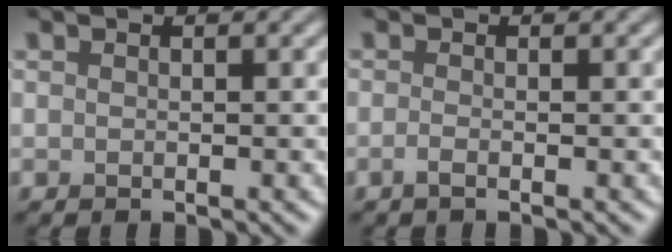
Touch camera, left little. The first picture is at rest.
{"total": 0.8, "force": [-0.5, 0.1, 0.7], "torque": [-0.015, -0.001, -0.011]}